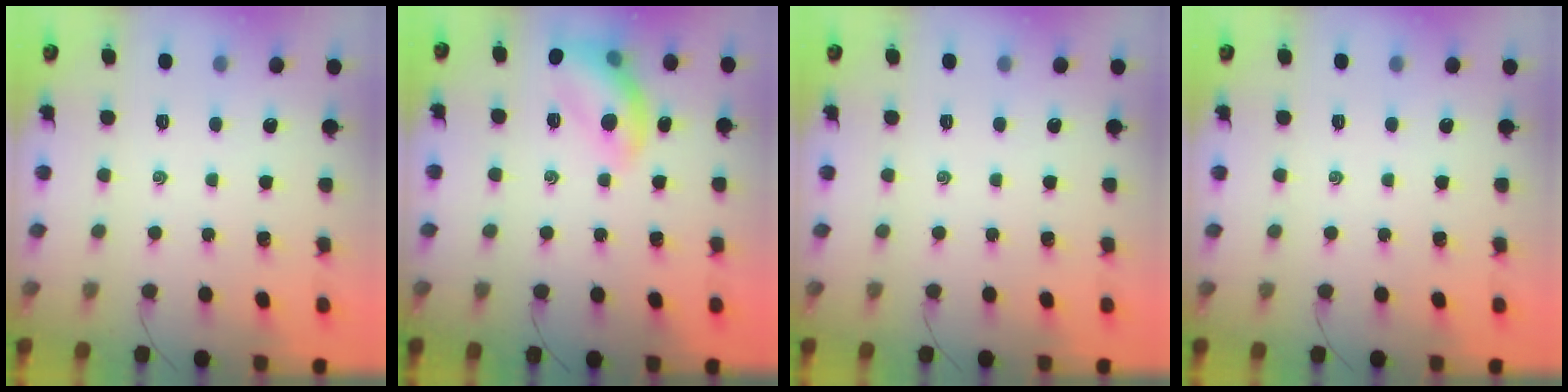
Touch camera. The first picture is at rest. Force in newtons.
{"total": 12.4, "press": 12.4, "slide": 0.4}
{"total": 0.0}
{"total": 0.0}